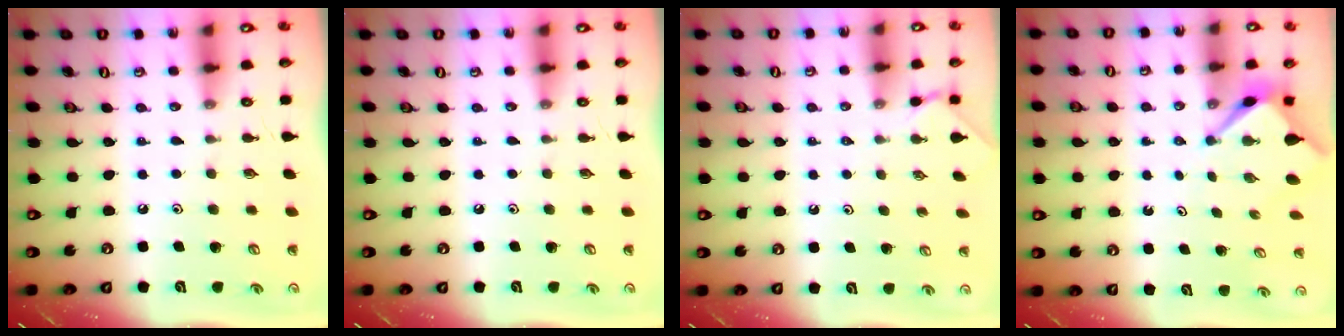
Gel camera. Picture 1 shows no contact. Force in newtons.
{"total": 0.0}
{"total": 1.4, "press": 1.4, "slide": 0.2}
{"total": 3.1, "press": 3.1, "slide": 0.3}